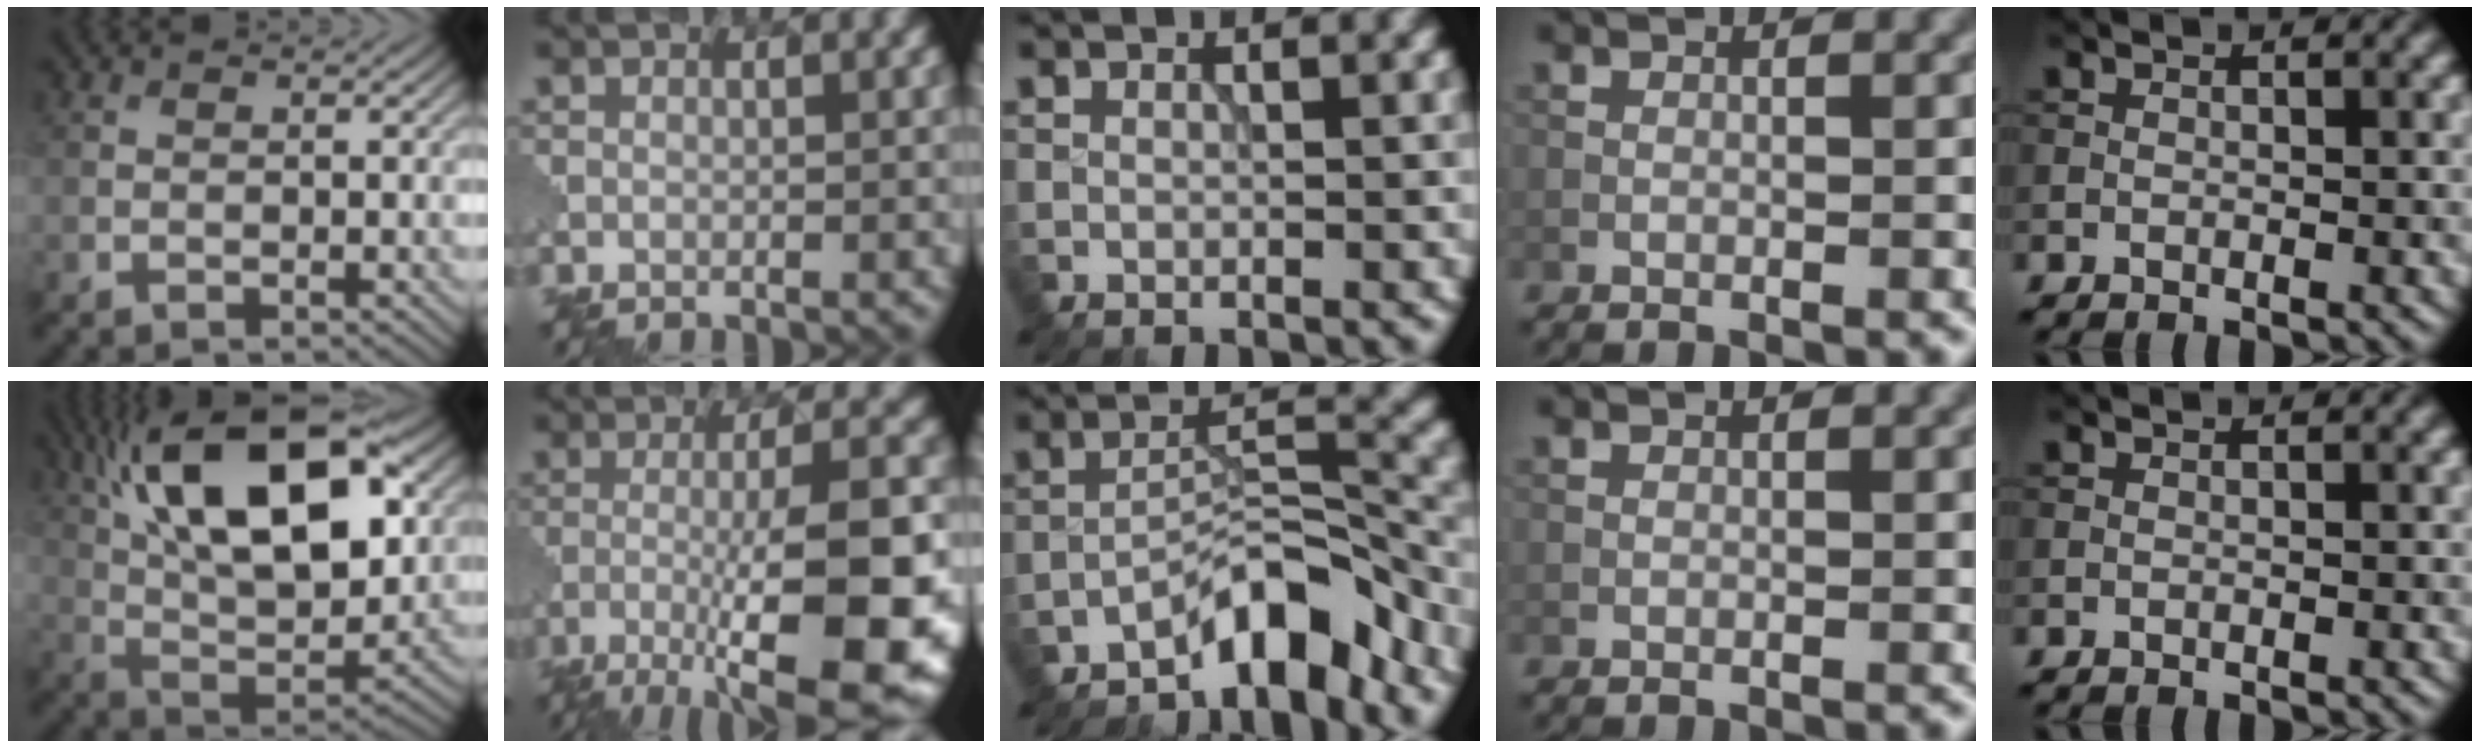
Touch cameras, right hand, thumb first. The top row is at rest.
{"thumb": {"total": 20.6, "force": [8.1, 9.6, 16.3], "torque": [-0.290, 0.033, 0.121]}, "index": {"total": 12.2, "force": [-4.4, 3.0, 11.0], "torque": [-0.174, -0.006, -0.067]}, "middle": {"total": 5.5, "force": [-4.5, 1.3, 2.9], "torque": [-0.034, 0.018, -0.082]}}